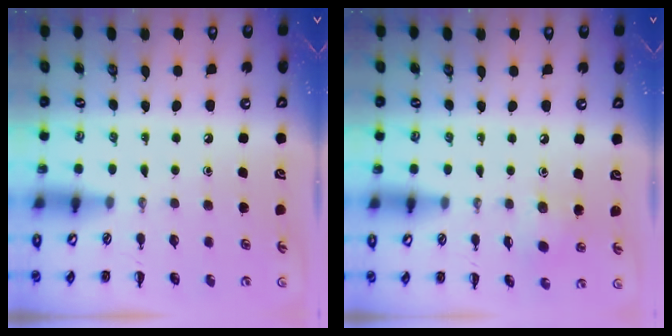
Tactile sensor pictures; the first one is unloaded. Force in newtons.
{"total": 4.2, "press": 4.1, "slide": 0.7}